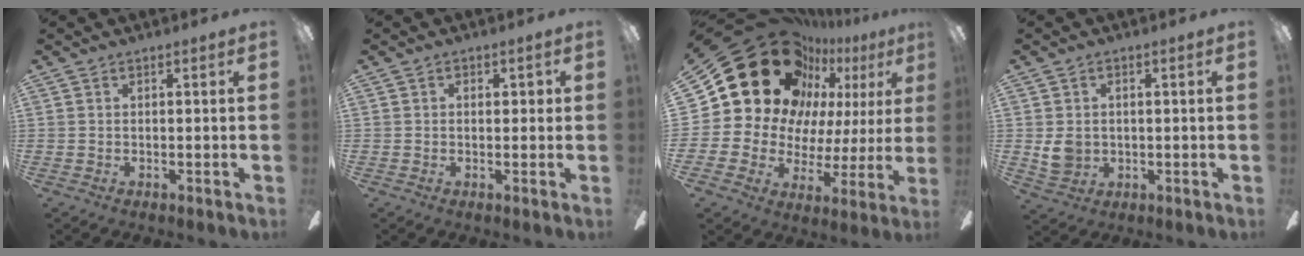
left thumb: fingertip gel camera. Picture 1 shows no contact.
{"total": 1.6, "force": [0.1, 1.2, 1.1], "torque": [-0.012, 0.005, -0.002]}
{"total": 27.2, "force": [15.8, 17.5, 13.7], "torque": [-0.230, -0.107, 0.315]}
{"total": 4.9, "force": [0.1, 4.2, 2.5], "torque": [-0.038, 0.001, 0.002]}